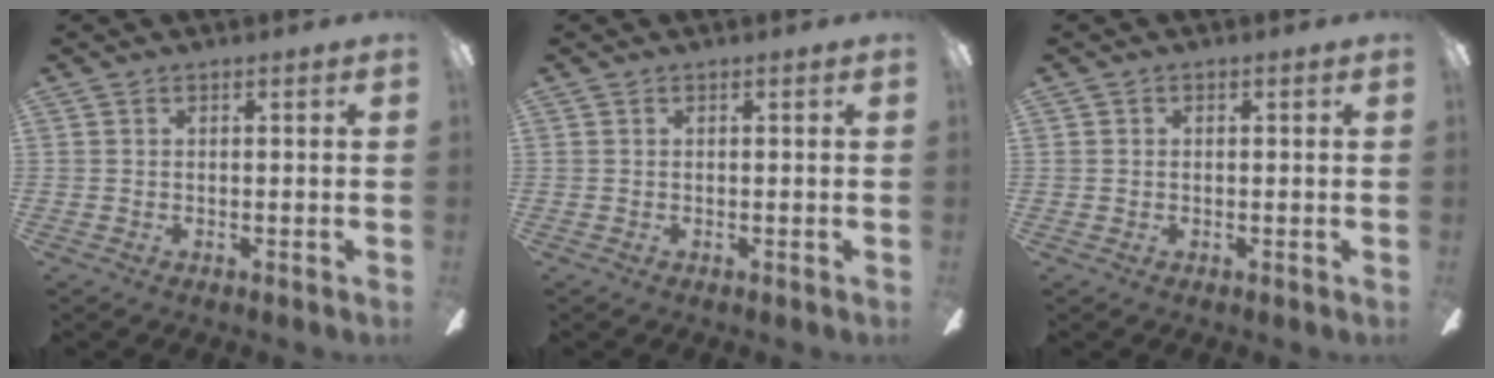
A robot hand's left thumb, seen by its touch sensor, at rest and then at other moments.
{"total": 0.0}
{"total": 0.0}